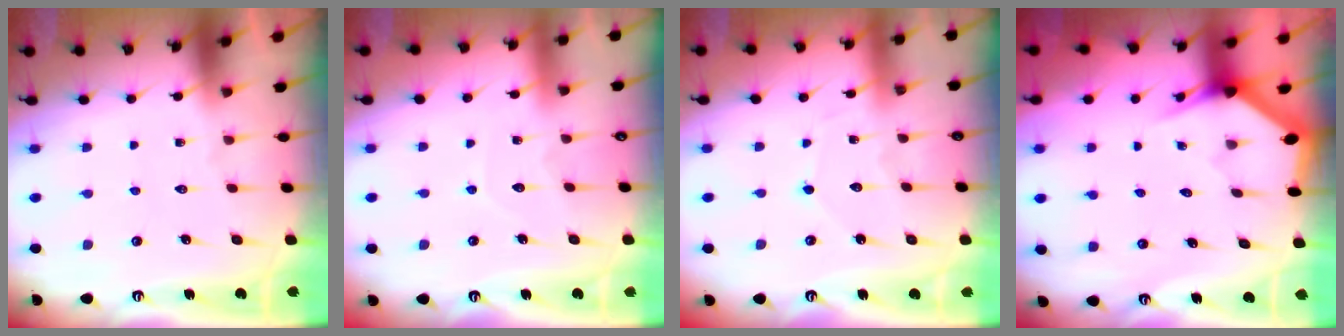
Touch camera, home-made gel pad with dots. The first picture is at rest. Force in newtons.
{"total": 4.3, "press": 4.3, "slide": 0.4}
{"total": 3.5, "press": 3.5, "slide": 0.2}
{"total": 3.1, "press": 3.1, "slide": 0.1}